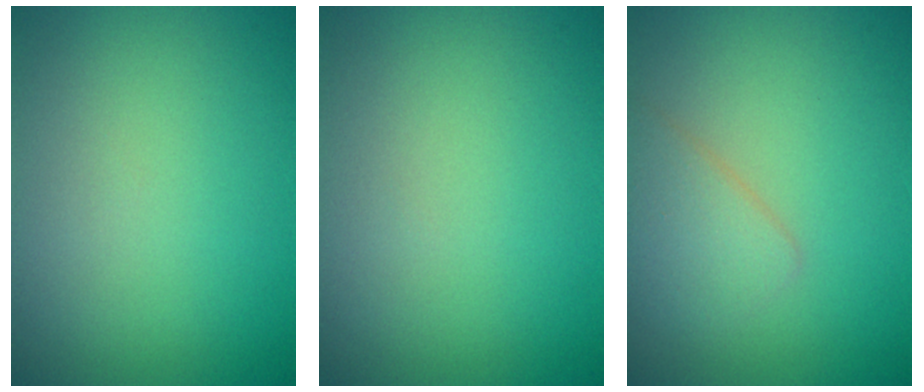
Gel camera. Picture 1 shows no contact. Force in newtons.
{"total": 0.0}
{"total": 2.1, "press": 2.1, "slide": 0.1}